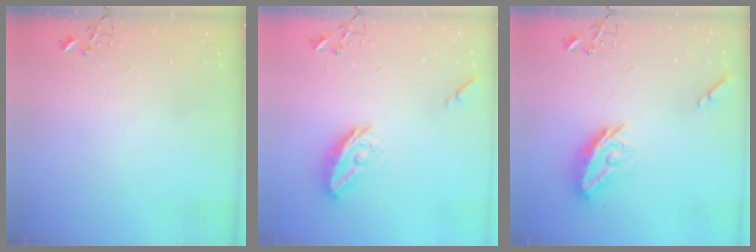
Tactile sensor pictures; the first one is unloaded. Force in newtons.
{"total": 11.3, "press": 11.3, "slide": 0.6}
{"total": 13.5, "press": 13.4, "slide": 0.7}